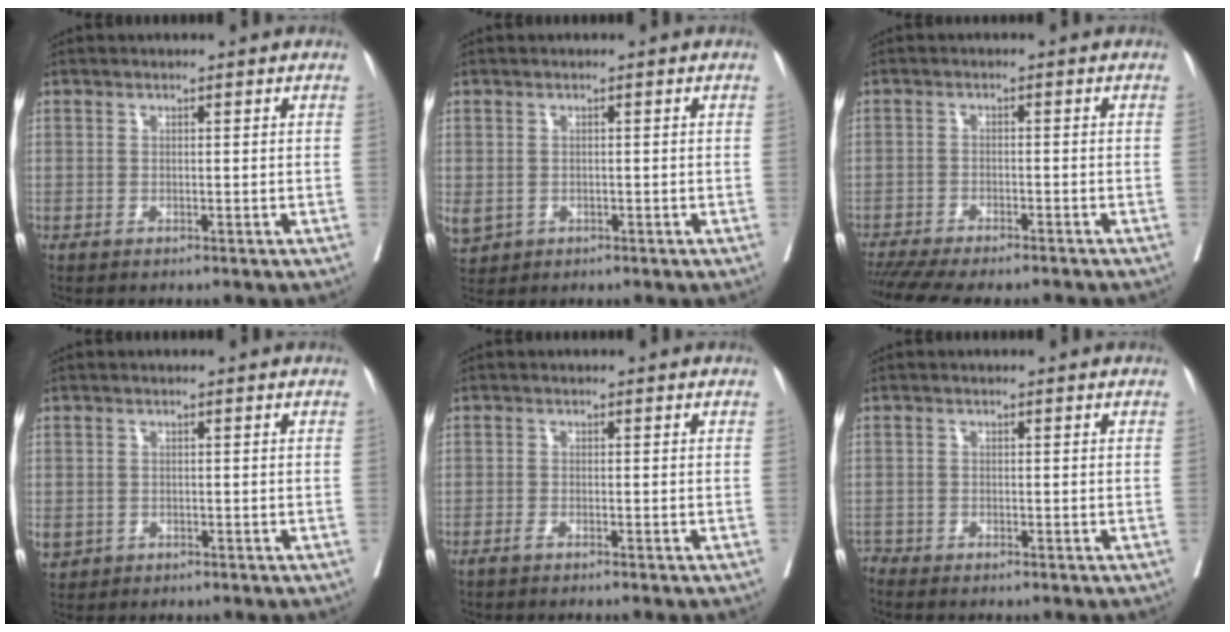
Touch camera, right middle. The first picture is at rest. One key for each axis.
{"total": 4.4, "fx": -1.3, "fy": 3.8, "fz": 1.9, "tx": -0.049, "ty": -0.003, "tz": -0.012}
{"total": 12.7, "fx": -11.1, "fy": 2.3, "fz": 5.6, "tx": -0.095, "ty": -0.012, "tz": -0.160}
{"total": 3.0, "fx": -1.1, "fy": 2.6, "fz": 1.0, "tx": -0.023, "ty": -0.002, "tz": -0.010}
{"total": 1.5, "fx": -1.2, "fy": -0.2, "fz": 0.8, "tx": -0.010, "ty": 0.001, "tz": -0.020}
{"total": 1.0, "fx": -1.0, "fy": 0.1, "fz": -0.2, "tx": 0.003, "ty": -0.005, "tz": -0.022}